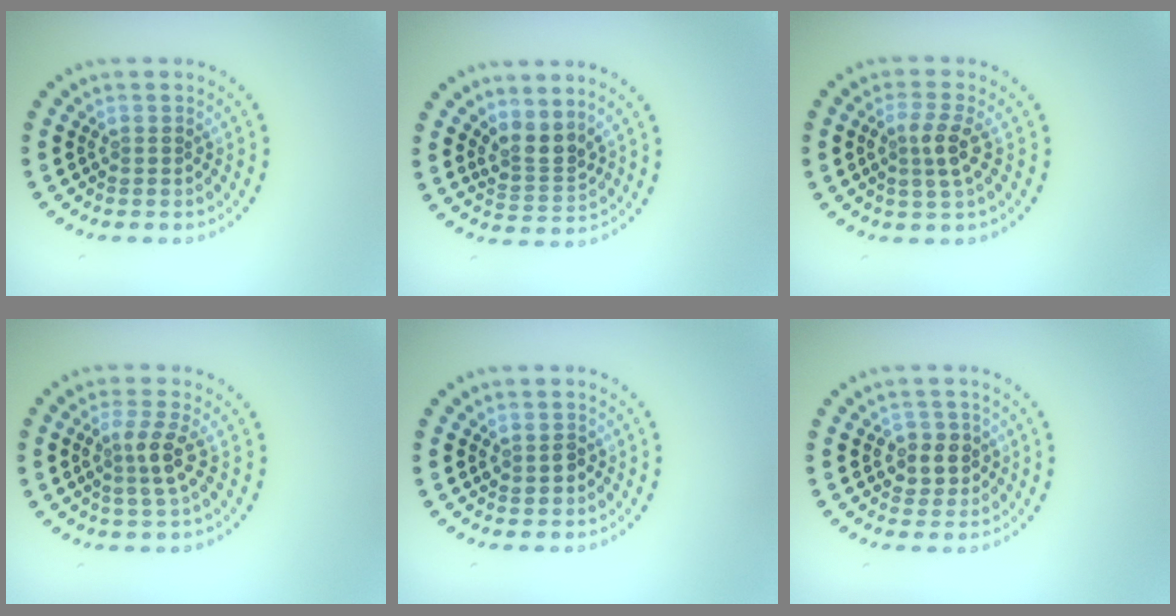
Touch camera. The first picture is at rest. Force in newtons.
{"total": 2.6, "press": 1.9, "slide": 1.8}
{"total": 2.4, "press": 2.2, "slide": 1.0}
{"total": 2.6, "press": 2.3, "slide": 1.3}
{"total": 1.2, "press": 1.2, "slide": 0.0}
{"total": 2.5, "press": 2.4, "slide": 0.7}